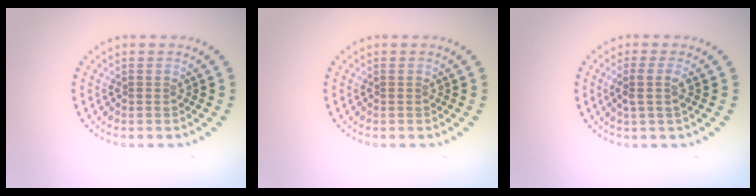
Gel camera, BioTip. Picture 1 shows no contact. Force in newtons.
{"total": 0.0}
{"total": 1.7, "press": 1.5, "slide": 1.0}